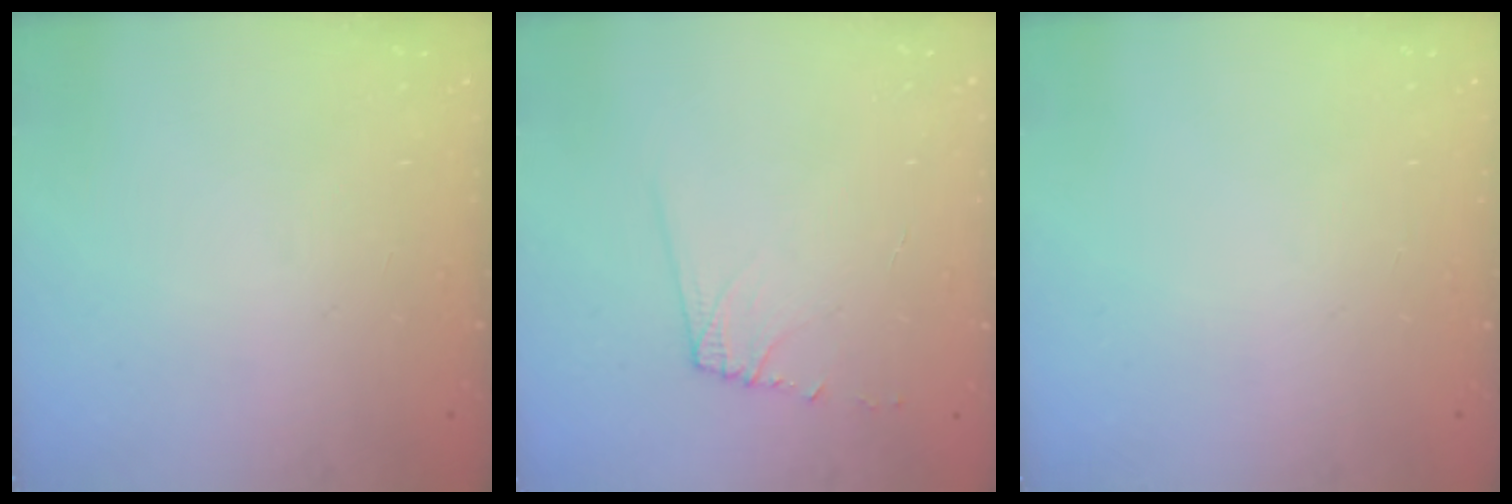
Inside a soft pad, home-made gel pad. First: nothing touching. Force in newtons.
{"total": 6.1, "press": 6.1, "slide": 0.6}
{"total": 0.0}